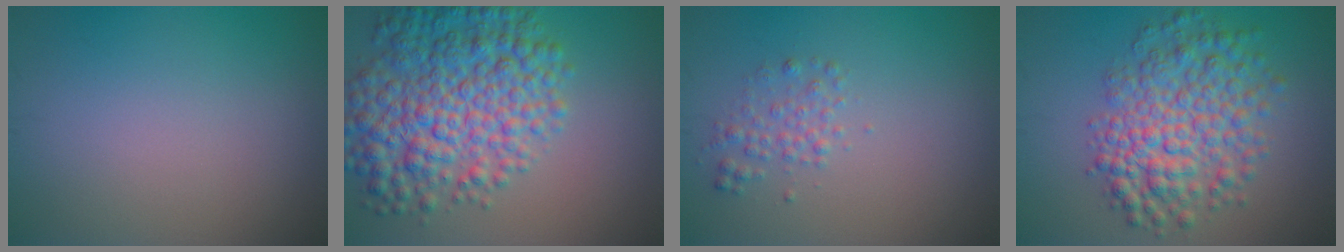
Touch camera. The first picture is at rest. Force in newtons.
{"total": 8.9, "press": 8.9, "slide": 0.2}
{"total": 1.6, "press": 1.6, "slide": 0.0}
{"total": 7.0, "press": 7.0, "slide": 0.2}